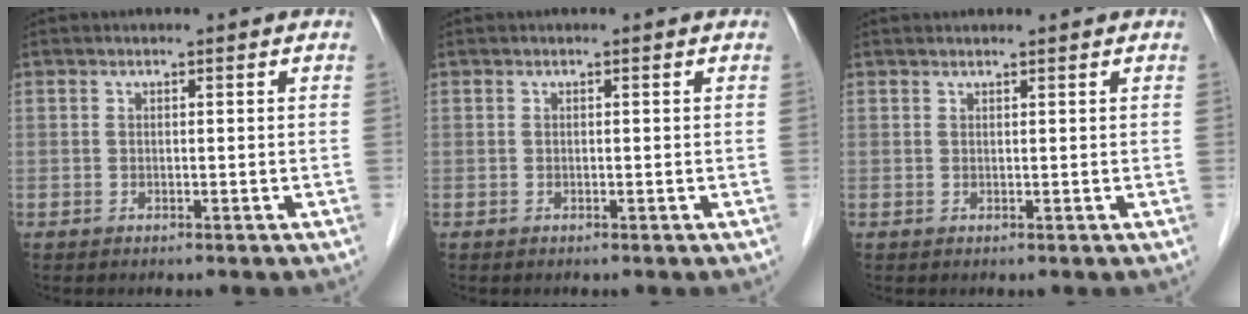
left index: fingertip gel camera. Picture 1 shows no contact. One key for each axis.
{"total": 0.0}
{"total": 1.5, "fx": 1.4, "fy": 0.0, "fz": 0.4, "tx": -0.006, "ty": 0.015, "tz": 0.023}